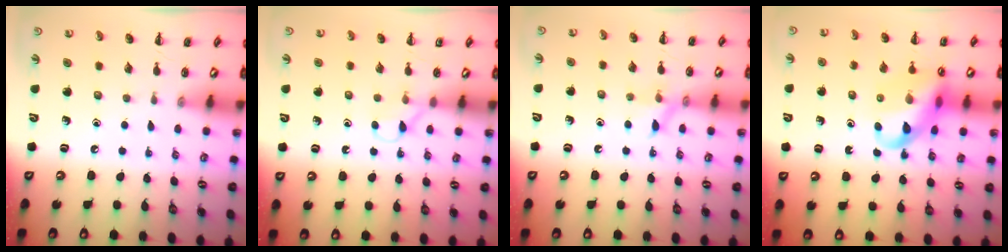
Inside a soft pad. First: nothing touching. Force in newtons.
{"total": 2.9, "press": 2.7, "slide": 0.9}
{"total": 8.0, "press": 7.9, "slide": 1.1}
{"total": 15.5, "press": 15.1, "slide": 3.4}